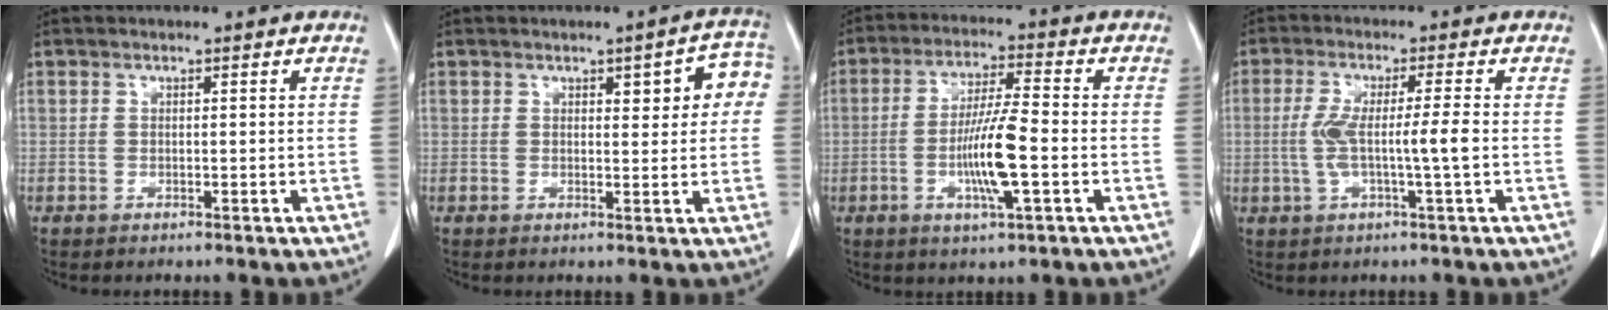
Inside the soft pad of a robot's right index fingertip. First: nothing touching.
{"total": 6.0, "force": [1.7, 2.0, 5.4], "torque": [-0.054, 0.018, 0.016]}
{"total": 9.7, "force": [-2.2, 0.7, 9.4], "torque": [-0.179, -0.007, -0.044]}
{"total": 6.5, "force": [-0.7, -0.4, 6.4], "torque": [-0.128, 0.003, -0.013]}